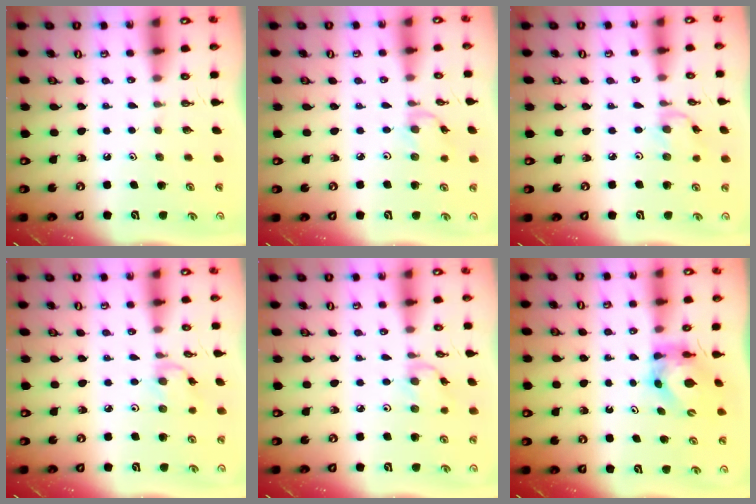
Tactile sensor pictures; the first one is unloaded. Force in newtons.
{"total": 2.6, "press": 2.6, "slide": 0.3}
{"total": 2.6, "press": 2.6, "slide": 0.2}
{"total": 2.6, "press": 2.6, "slide": 0.2}
{"total": 2.6, "press": 2.6, "slide": 0.2}
{"total": 5.7, "press": 5.7, "slide": 0.5}